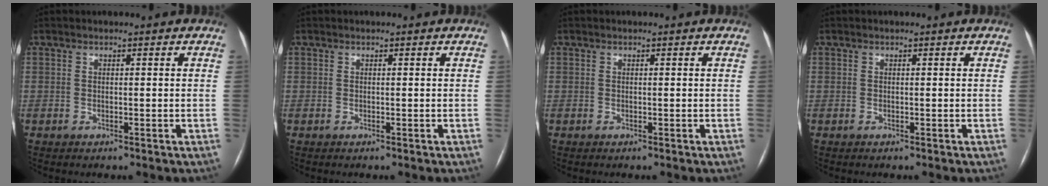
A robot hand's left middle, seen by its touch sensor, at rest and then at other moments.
{"total": 0.0}
{"total": 0.0}
{"total": 0.0}